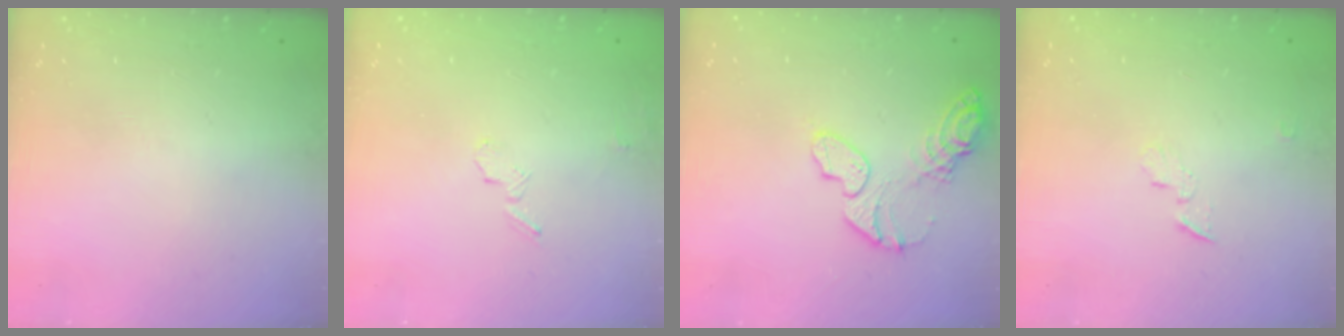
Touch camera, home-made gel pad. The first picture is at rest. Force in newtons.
{"total": 5.3, "press": 5.1, "slide": 1.7}
{"total": 13.2, "press": 11.5, "slide": 6.5}
{"total": 3.9, "press": 3.9, "slide": 0.3}